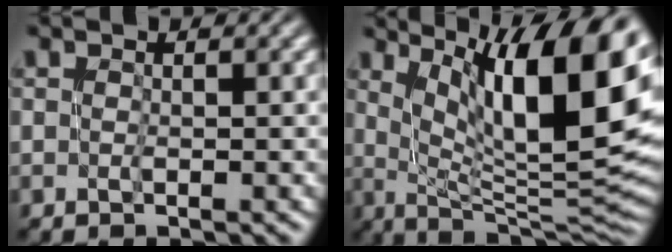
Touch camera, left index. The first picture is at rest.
{"total": 14.5, "force": [5.1, 4.6, 12.8], "torque": [-0.153, -0.001, 0.092]}